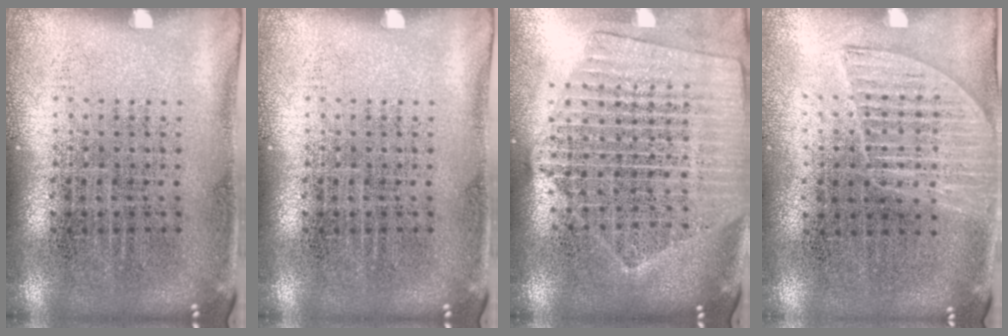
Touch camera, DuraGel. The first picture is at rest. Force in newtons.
{"total": 0.0}
{"total": 2.2, "press": 1.9, "slide": 1.1}
{"total": 1.3, "press": 1.2, "slide": 0.6}